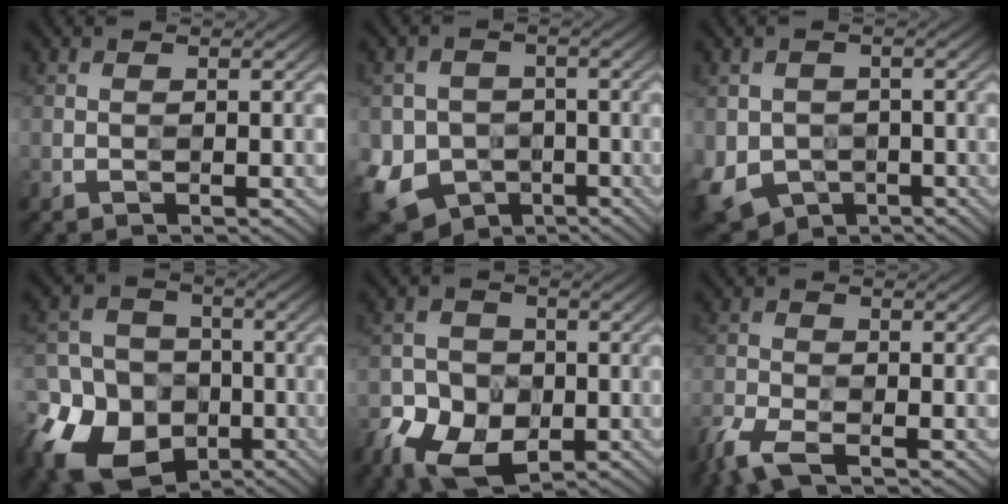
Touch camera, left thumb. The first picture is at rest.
{"total": 8.2, "force": [-3.4, 7.1, 2.4], "torque": [-0.065, -0.030, -0.073]}
{"total": 5.3, "force": [-1.4, 4.7, 2.1], "torque": [-0.073, -0.022, -0.022]}
{"total": 14.4, "force": [-6.8, 11.1, 6.3], "torque": [-0.153, -0.041, -0.132]}
{"total": 7.5, "force": [-3.4, 5.4, 4.0], "torque": [-0.090, -0.011, -0.066]}
{"total": 5.2, "force": [-3.8, 1.7, 3.1], "torque": [-0.074, -0.013, -0.083]}